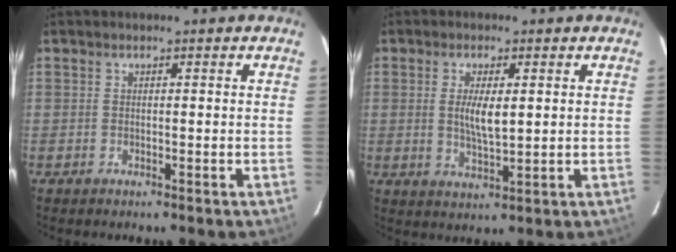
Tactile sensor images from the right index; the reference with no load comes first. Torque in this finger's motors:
{"motor_torque": [0.01, -0.06, 0.05, 0.06]}